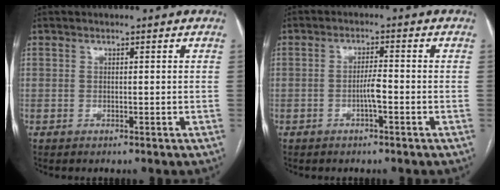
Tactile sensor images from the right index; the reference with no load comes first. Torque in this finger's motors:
{"motor_torque": [0.80, 0.34, 0.07, 0.04]}